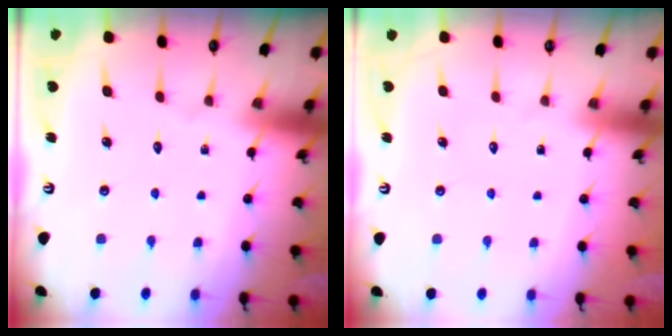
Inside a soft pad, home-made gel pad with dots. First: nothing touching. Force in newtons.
{"total": 0.0}